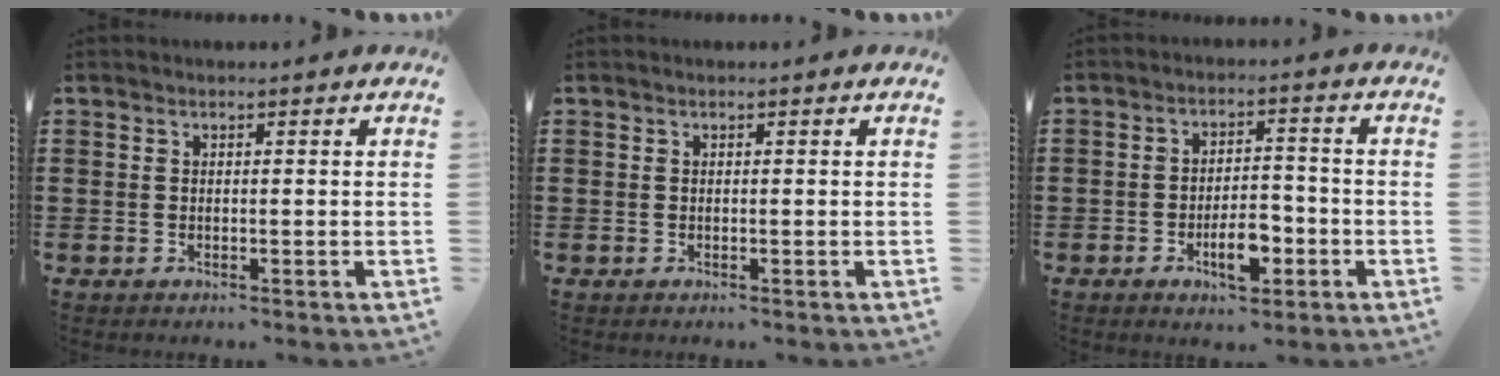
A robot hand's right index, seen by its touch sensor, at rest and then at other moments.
{"total": 0.0}
{"total": 6.1, "force": [-2.7, 2.6, 4.8], "torque": [-0.083, 0.009, -0.049]}